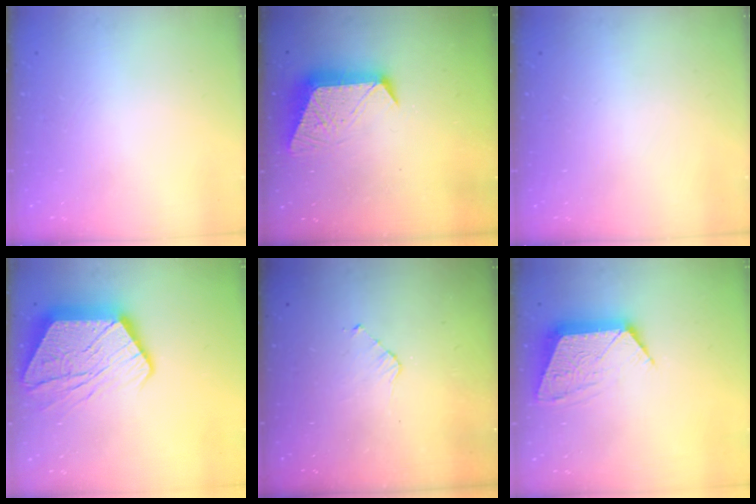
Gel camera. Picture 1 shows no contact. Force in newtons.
{"total": 10.3, "press": 10.3, "slide": 0.8}
{"total": 0.0}
{"total": 20.1, "press": 20.0, "slide": 1.3}
{"total": 3.5, "press": 3.5, "slide": 0.2}
{"total": 10.5, "press": 10.5, "slide": 0.7}